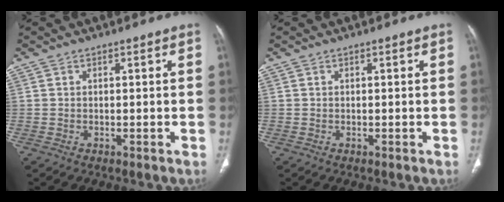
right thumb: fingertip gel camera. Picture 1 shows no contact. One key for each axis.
{"total": 0.0}